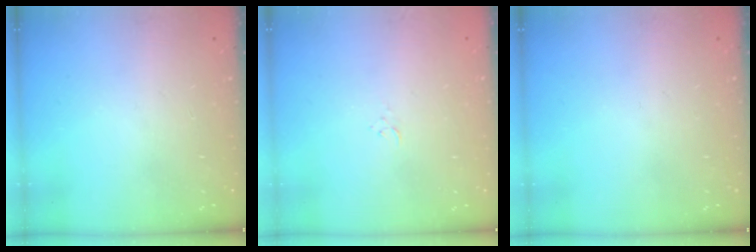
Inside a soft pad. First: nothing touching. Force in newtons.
{"total": 1.5, "press": 1.5, "slide": 0.2}
{"total": 0.0}